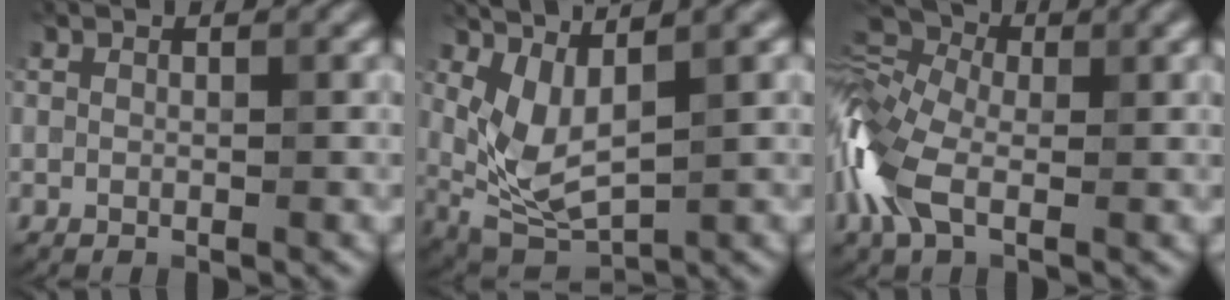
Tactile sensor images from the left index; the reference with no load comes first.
{"total": 4.2, "force": [1.0, 1.6, 3.7], "torque": [-0.095, -0.012, 0.025]}
{"total": 8.0, "force": [-2.3, 4.4, 6.2], "torque": [-0.162, 0.010, -0.069]}